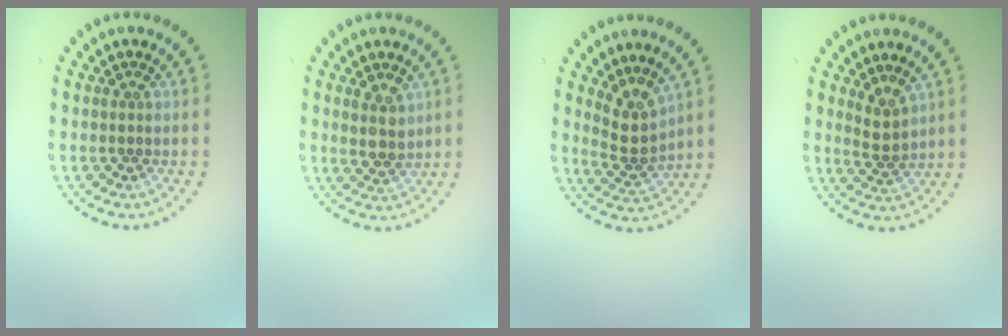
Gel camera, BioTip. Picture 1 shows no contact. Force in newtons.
{"total": 2.5, "press": 2.2, "slide": 1.0}
{"total": 3.0, "press": 2.2, "slide": 2.1}
{"total": 1.8, "press": 1.4, "slide": 1.0}